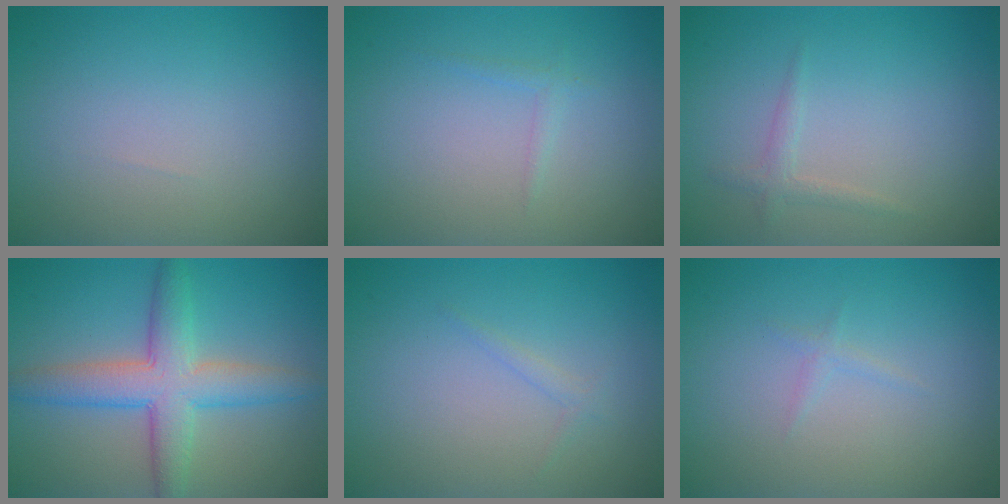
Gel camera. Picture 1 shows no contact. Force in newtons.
{"total": 0.8, "press": 0.8, "slide": 0.1}
{"total": 1.1, "press": 1.1, "slide": 0.0}
{"total": 5.8, "press": 5.8, "slide": 0.2}
{"total": 0.8, "press": 0.8, "slide": 0.1}
{"total": 0.7, "press": 0.7, "slide": 0.1}